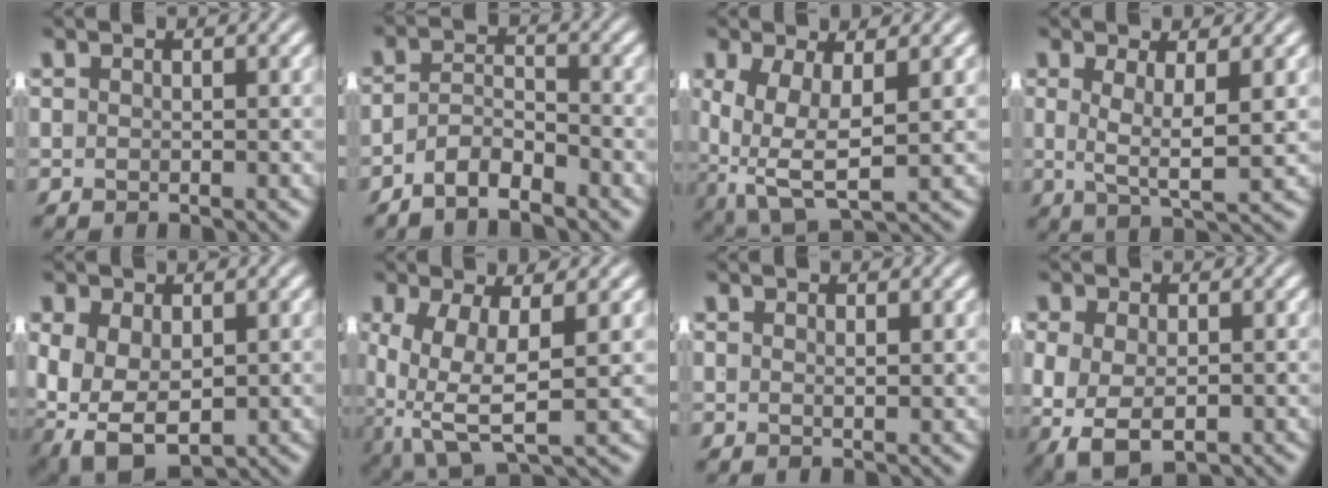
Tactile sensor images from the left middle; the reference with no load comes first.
{"total": 4.0, "force": [-3.1, 2.0, 1.6], "torque": [-0.022, -0.016, -0.054]}
{"total": 5.6, "force": [-1.6, 3.0, 4.5], "torque": [-0.100, -0.051, 0.004]}
{"total": 3.3, "force": [0.4, 0.2, 3.3], "torque": [-0.057, -0.017, 0.012]}
{"total": 10.9, "force": [-3.9, 8.7, 5.4], "torque": [-0.166, -0.067, -0.041]}
{"total": 6.1, "force": [-1.5, 2.9, 5.1], "torque": [-0.105, -0.044, 0.000]}
{"total": 0.9, "force": [0.3, -0.8, 0.2], "torque": [0.000, -0.006, 0.010]}
{"total": 8.0, "force": [-2.9, 5.8, 4.6], "torque": [-0.124, -0.052, -0.023]}